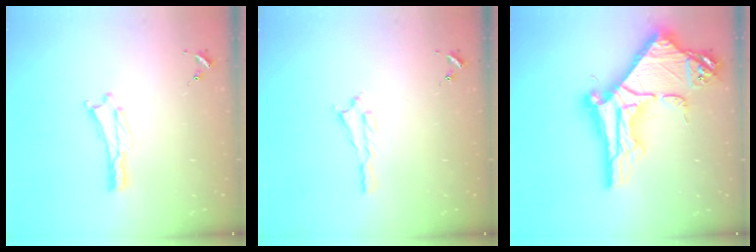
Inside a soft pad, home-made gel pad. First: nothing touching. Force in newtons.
{"total": 0.6, "press": 0.6, "slide": 0.2}
{"total": 14.0, "press": 13.9, "slide": 1.4}